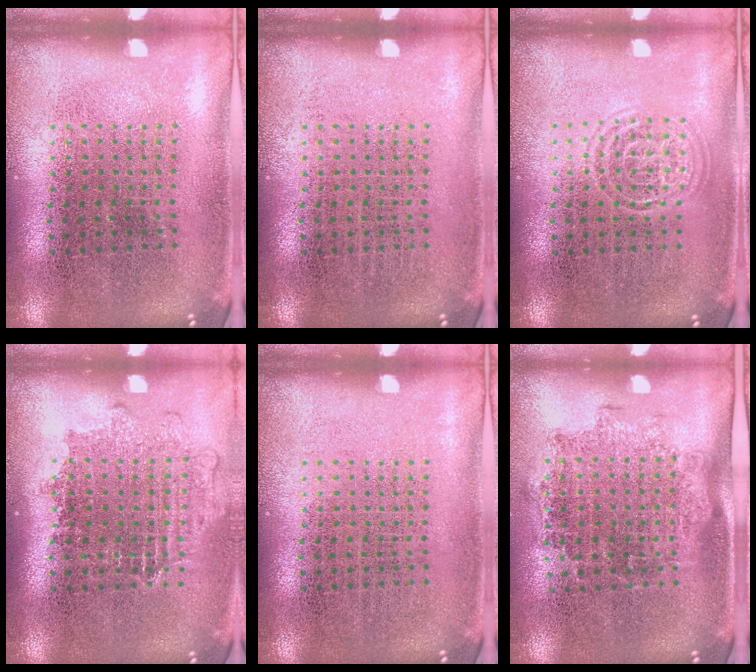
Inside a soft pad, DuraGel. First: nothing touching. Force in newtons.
{"total": 0.0}
{"total": 1.5, "press": 1.4, "slide": 0.1}
{"total": 1.1, "press": 1.1, "slide": 0.4}
{"total": 0.0}
{"total": 1.4, "press": 1.1, "slide": 0.8}